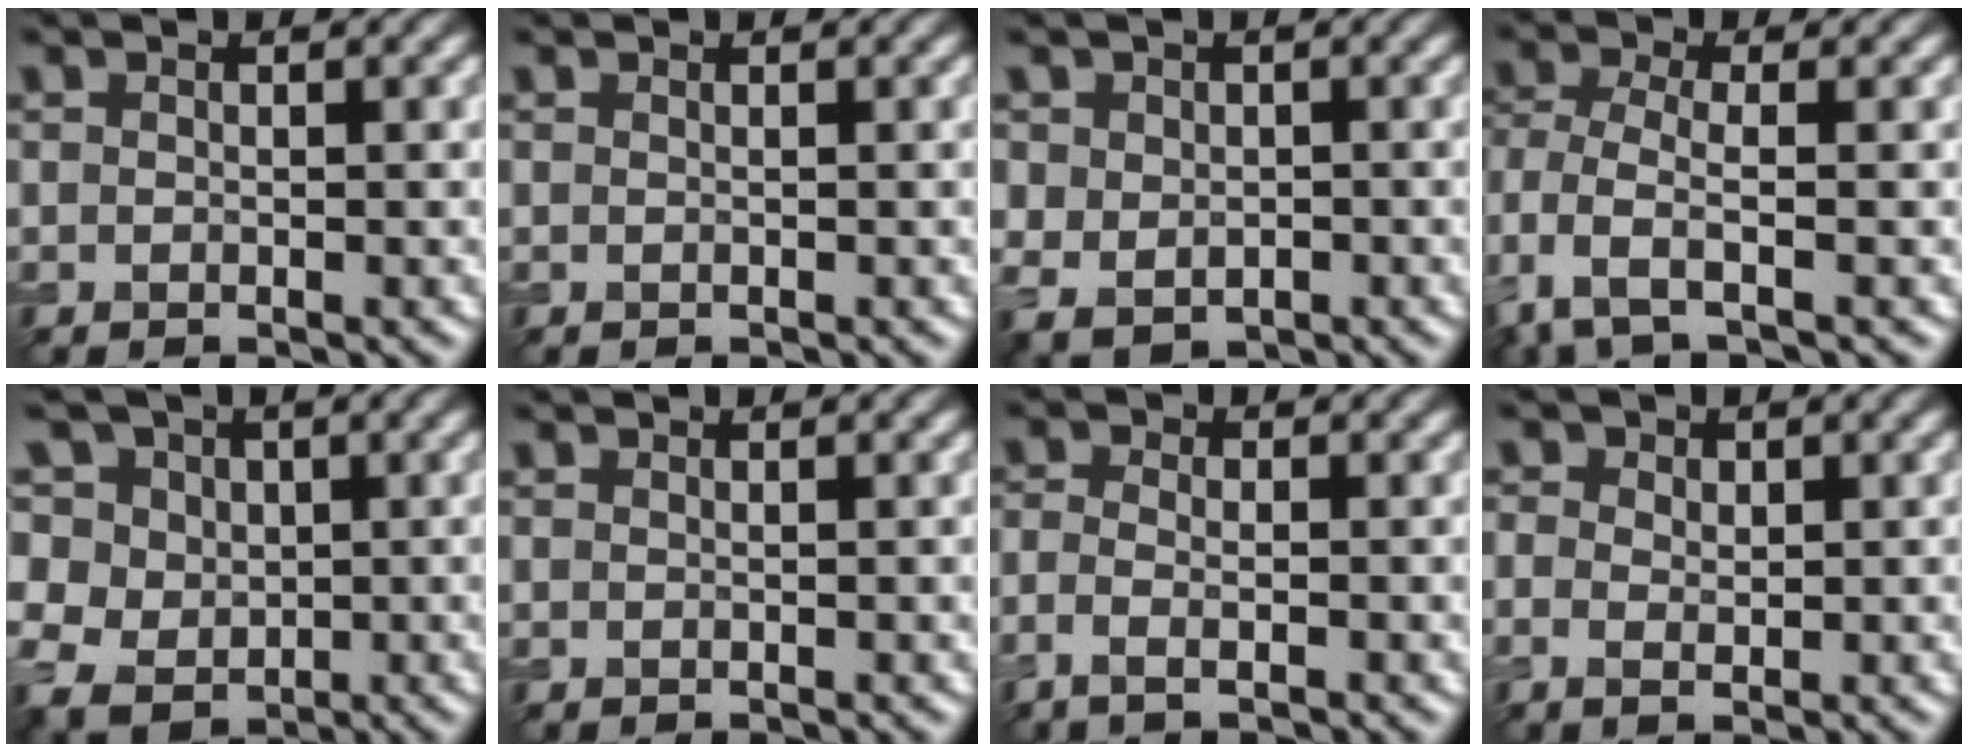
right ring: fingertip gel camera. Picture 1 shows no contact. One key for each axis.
{"total": 0.0}
{"total": 3.6, "fx": 0.5, "fy": 3.3, "fz": 1.5, "tx": -0.028, "ty": -0.002, "tz": 0.012}
{"total": 4.1, "fx": -2.0, "fy": 1.7, "fz": 3.2, "tx": -0.085, "ty": -0.004, "tz": -0.047}
{"total": 12.6, "fx": 3.9, "fy": 10.4, "fz": 6.1, "tx": -0.146, "ty": 0.040, "tz": 0.038}
{"total": 0.0}
{"total": 2.1, "fx": -1.1, "fy": 0.7, "fz": 1.5, "tx": -0.040, "ty": -0.006, "tz": -0.026}
{"total": 2.6, "fx": 0.5, "fy": 2.0, "fz": 1.6, "tx": -0.012, "ty": 0.013, "tz": -0.007}